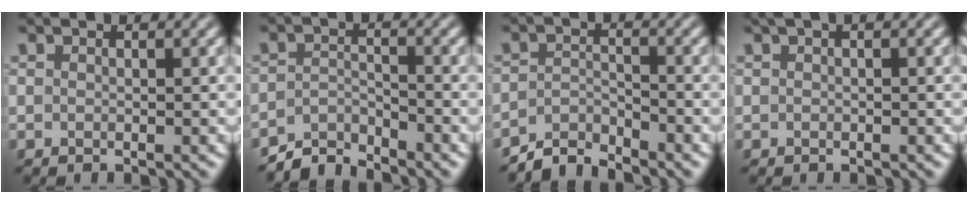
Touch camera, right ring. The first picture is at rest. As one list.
[{"total": 3.2, "force": [-3.2, 0.3, 0.3], "torque": [-0.006, 0.007, -0.068]}, {"total": 3.0, "force": [-2.9, 0.3, 0.4], "torque": [-0.008, 0.007, -0.065]}, {"total": 0.8, "force": [0.2, 0.3, 0.7], "torque": [-0.018, 0.003, 0.003]}]